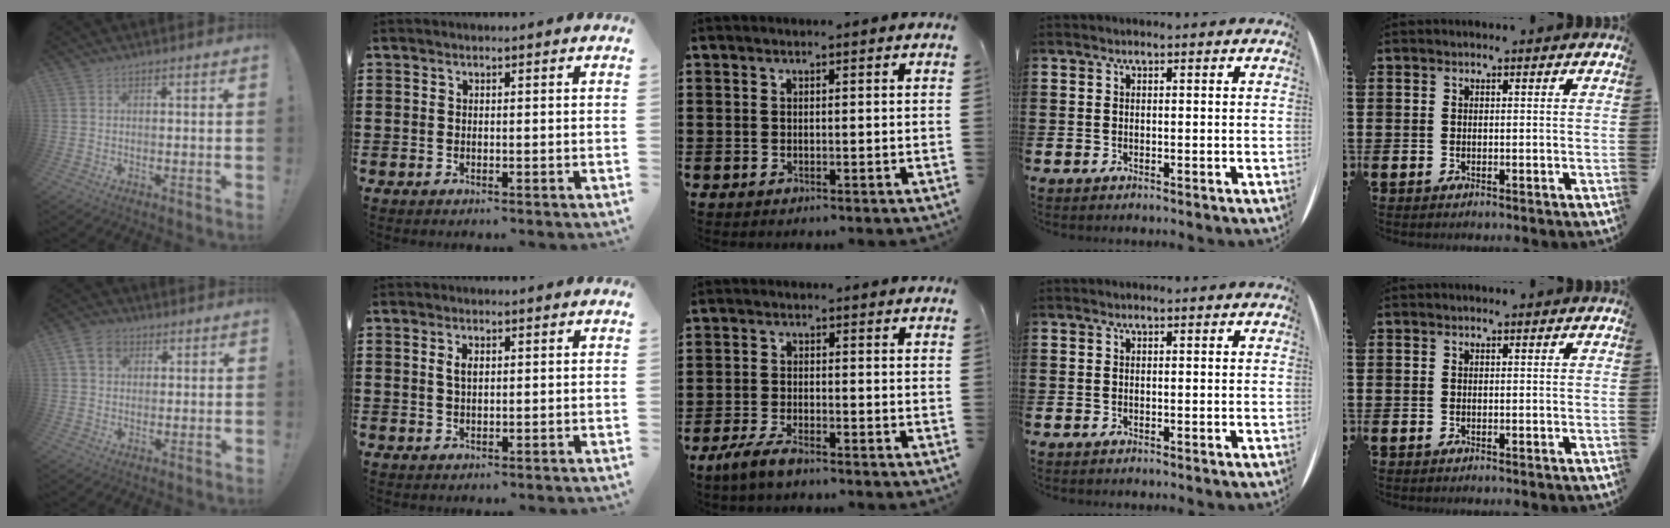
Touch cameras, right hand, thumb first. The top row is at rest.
{"thumb": {"total": 6.5, "force": [2.8, 4.9, 3.1], "torque": [-0.048, 0.000, 0.055]}, "index": {"total": 2.0, "force": [0.5, 0.9, 1.7], "torque": [-0.036, 0.006, 0.007]}, "middle": {"total": 3.2, "force": [-2.3, 0.7, 2.1], "torque": [-0.048, 0.002, -0.048]}}